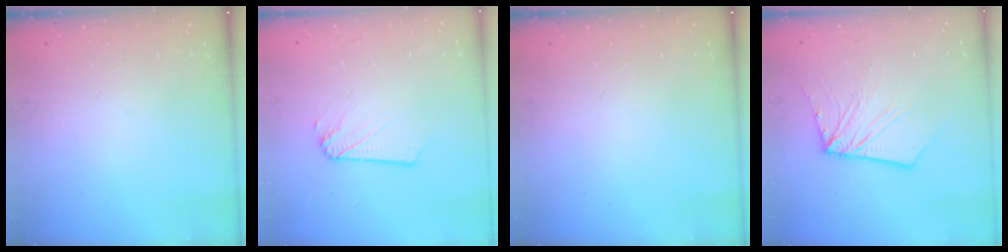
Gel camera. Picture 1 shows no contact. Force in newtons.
{"total": 1.9, "press": 1.9, "slide": 0.3}
{"total": 0.0}
{"total": 8.6, "press": 8.5, "slide": 1.0}